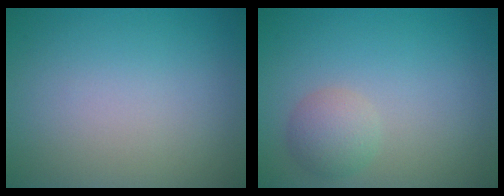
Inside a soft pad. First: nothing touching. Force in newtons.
{"total": 2.3, "press": 2.3, "slide": 0.2}